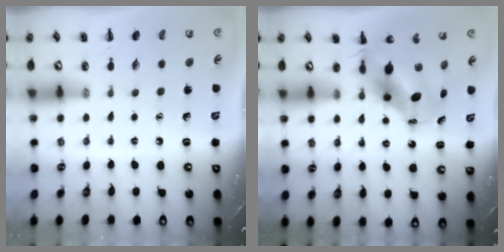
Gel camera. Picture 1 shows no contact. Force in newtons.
{"total": 8.5, "press": 8.2, "slide": 1.9}